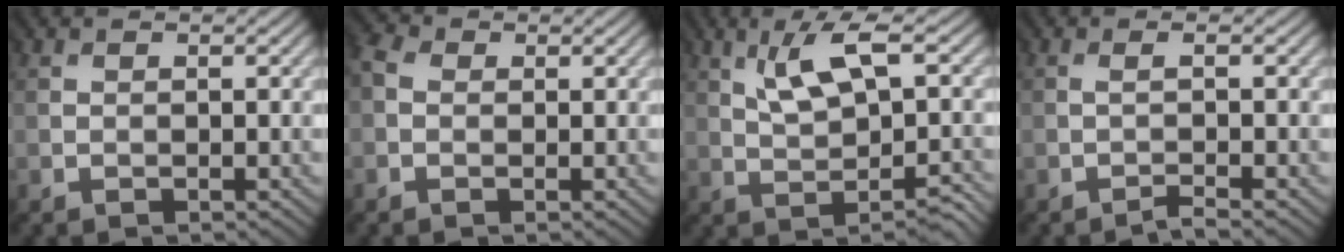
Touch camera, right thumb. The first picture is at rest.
{"total": 3.4, "force": [0.0, 2.7, 2.0], "torque": [-0.057, 0.003, -0.006]}
{"total": 4.6, "force": [1.7, 1.1, 4.1], "torque": [-0.065, 0.012, 0.032]}
{"total": 1.0, "force": [-0.8, -0.5, 0.3], "torque": [0.003, 0.003, -0.025]}